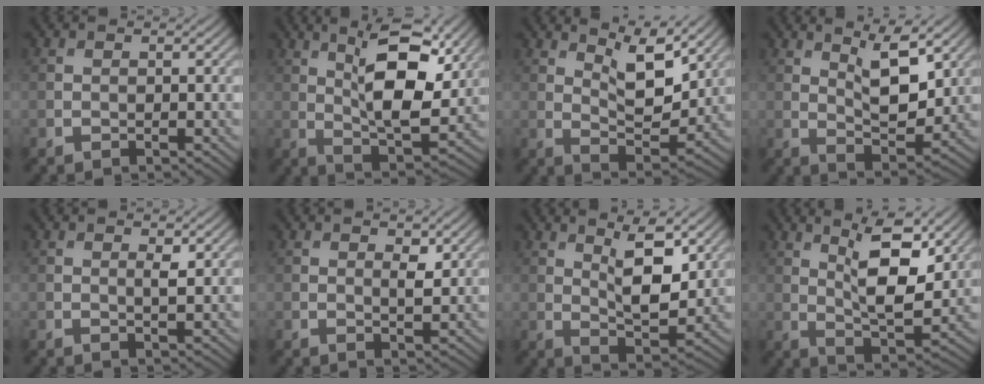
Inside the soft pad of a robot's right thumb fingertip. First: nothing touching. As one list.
[{"total": 12.9, "force": [5.1, 4.6, 11.0], "torque": [-0.175, -0.003, 0.083]}, {"total": 8.3, "force": [5.3, 2.7, 5.7], "torque": [-0.102, -0.014, 0.091]}, {"total": 7.6, "force": [3.7, 2.6, 6.1], "torque": [-0.102, -0.008, 0.067]}, {"total": 1.3, "force": [0.5, 0.2, 1.2], "torque": [-0.024, -0.003, 0.007]}, {"total": 1.8, "force": [0.9, 0.5, 1.5], "torque": [-0.029, -0.006, 0.017]}, {"total": 7.8, "force": [3.3, 2.8, 6.5], "torque": [-0.108, -0.007, 0.061]}, {"total": 9.7, "force": [4.5, 3.0, 8.0], "torque": [-0.138, -0.006, 0.076]}]